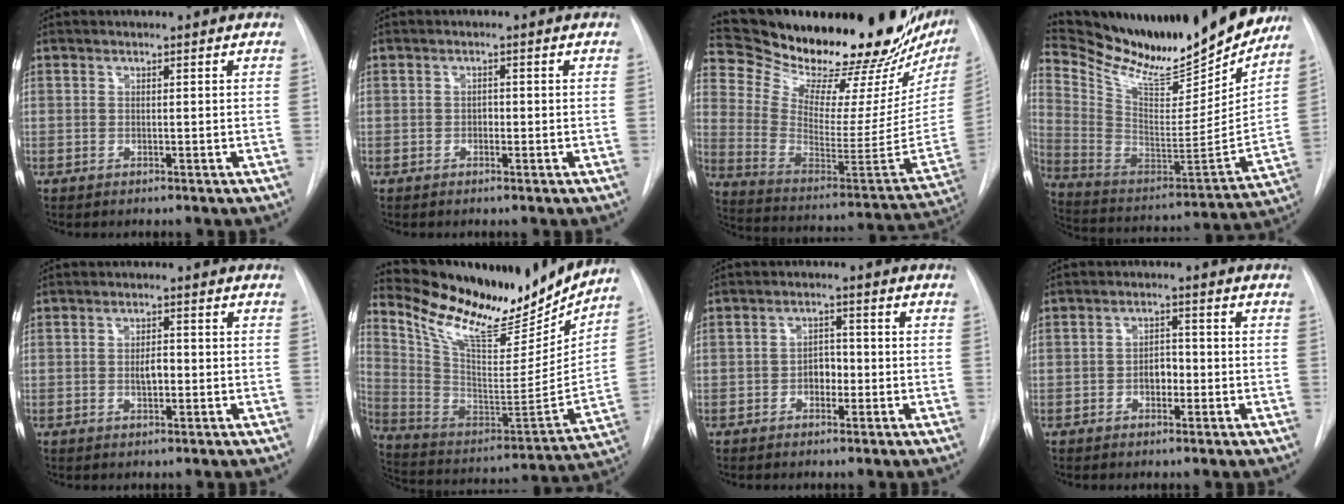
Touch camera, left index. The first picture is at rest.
{"total": 1.0, "force": [-0.3, 0.7, 0.6], "torque": [-0.006, 0.001, -0.008]}
{"total": 31.2, "force": [26.5, 4.5, 15.8], "torque": [-0.256, -0.099, 0.371]}
{"total": 25.0, "force": [22.7, 4.9, 9.5], "torque": [-0.169, -0.060, 0.352]}
{"total": 2.6, "force": [-0.5, 1.2, 2.3], "torque": [-0.038, 0.001, -0.006]}
{"total": 22.1, "force": [19.0, 5.9, 9.6], "torque": [-0.178, -0.028, 0.307]}
{"total": 3.1, "force": [-1.0, 2.0, 2.1], "torque": [-0.027, 0.006, -0.019]}
{"total": 3.1, "force": [-1.0, 1.9, 2.2], "torque": [-0.031, 0.006, -0.017]}